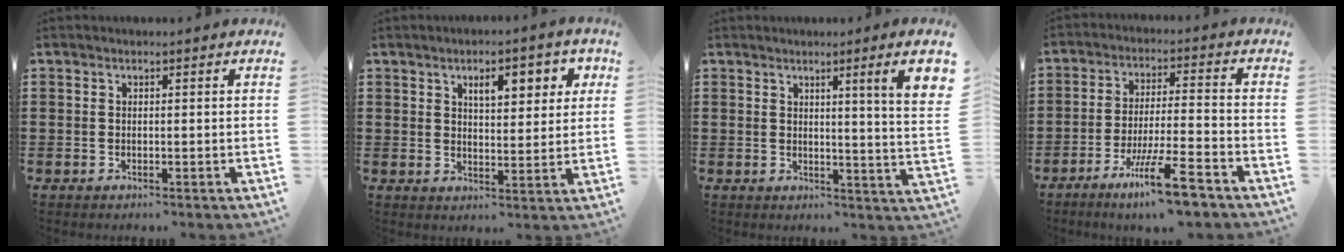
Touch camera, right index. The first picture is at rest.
{"total": 6.0, "force": [2.8, 2.5, 4.7], "torque": [-0.069, -0.002, 0.037]}
{"total": 5.5, "force": [2.5, -0.6, 4.9], "torque": [-0.084, -0.019, 0.034]}
{"total": 10.2, "force": [-6.8, 0.6, 7.6], "torque": [-0.147, -0.002, -0.131]}